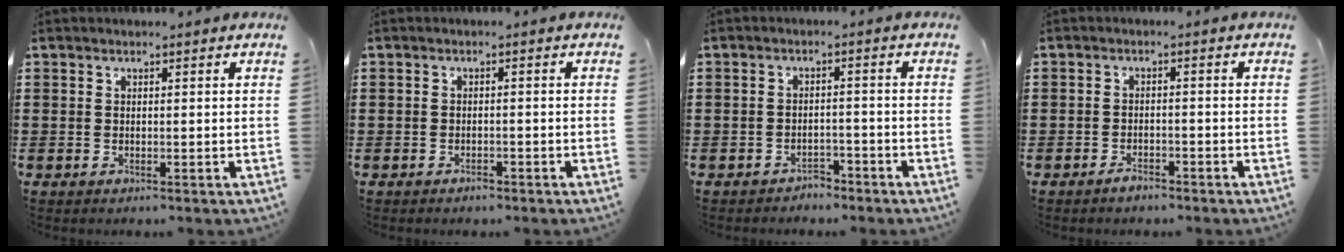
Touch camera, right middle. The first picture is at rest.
{"total": 0.9, "force": [-0.8, 0.4, 0.2], "torque": [-0.006, 0.001, -0.019]}
{"total": 2.3, "force": [-2.2, 0.4, -0.1], "torque": [-0.007, 0.003, -0.049]}
{"total": 1.7, "force": [-1.6, 0.6, 0.4], "torque": [-0.010, 0.001, -0.032]}